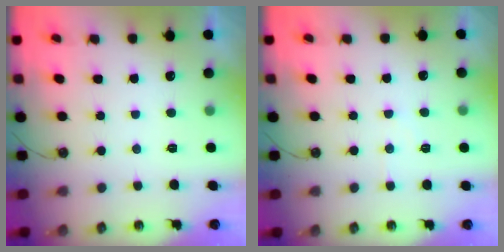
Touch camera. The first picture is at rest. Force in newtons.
{"total": 4.6, "press": 4.5, "slide": 0.7}